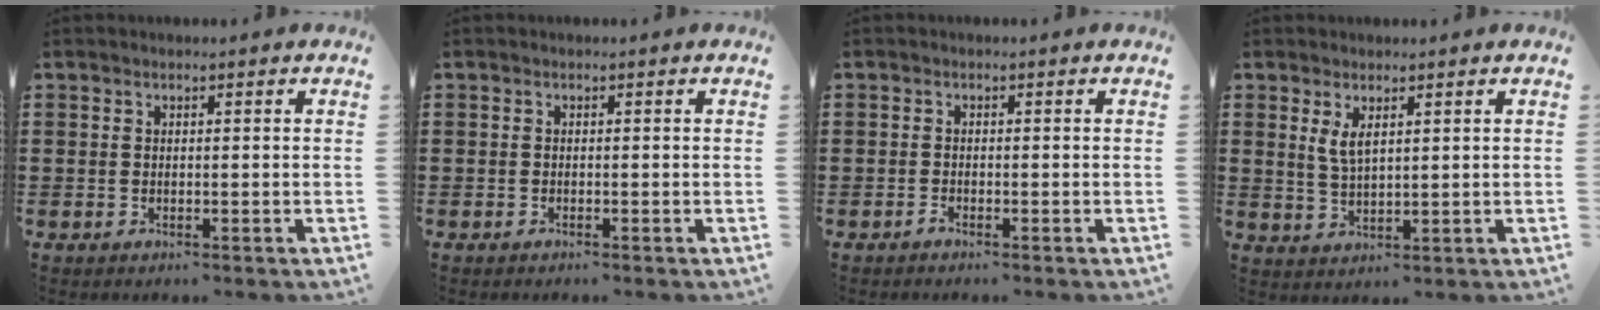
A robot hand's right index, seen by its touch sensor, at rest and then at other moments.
{"total": 0.0}
{"total": 0.8, "force": [-0.7, -0.1, 0.3], "torque": [-0.007, -0.004, -0.014]}
{"total": 3.1, "force": [1.5, 1.2, 2.5], "torque": [-0.052, 0.004, 0.025]}